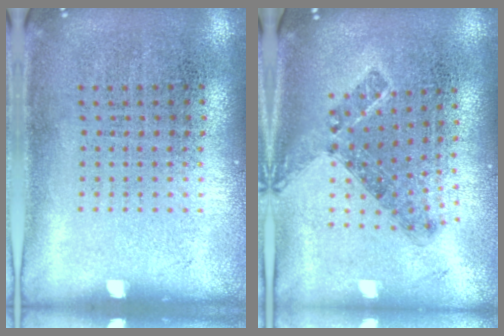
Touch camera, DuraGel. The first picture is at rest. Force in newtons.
{"total": 0.8, "press": 0.8, "slide": 0.3}